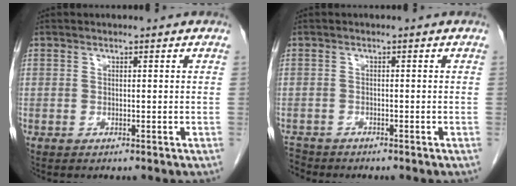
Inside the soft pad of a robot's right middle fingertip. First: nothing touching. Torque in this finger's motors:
{"motor_torque": [-0.08, -0.07, -0.01, -0.01]}